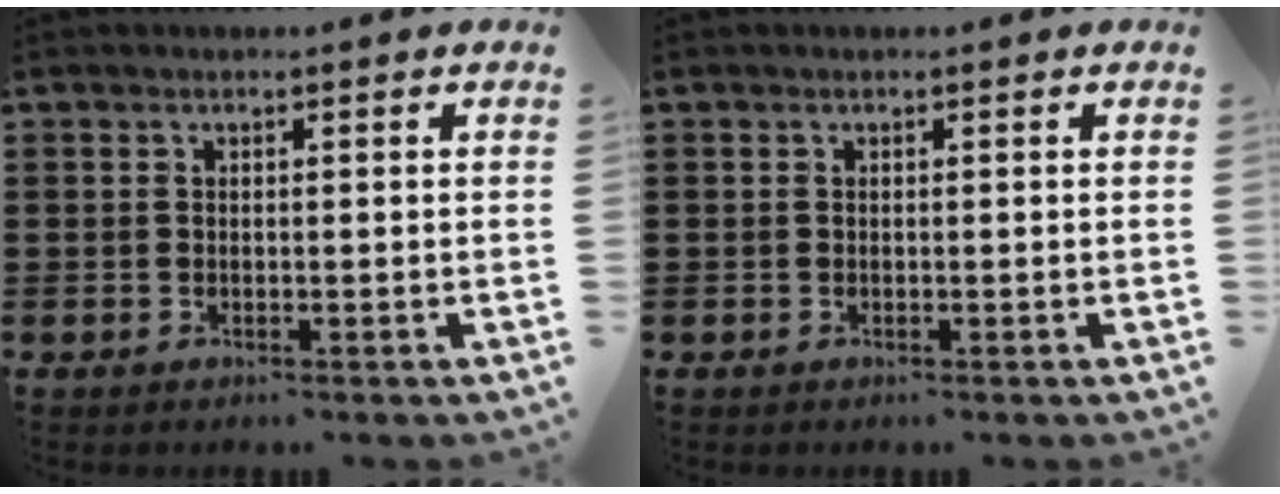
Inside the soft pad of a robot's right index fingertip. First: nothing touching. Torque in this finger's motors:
{"motor_torque": [0.56, 1.58, 0.00, 0.00]}